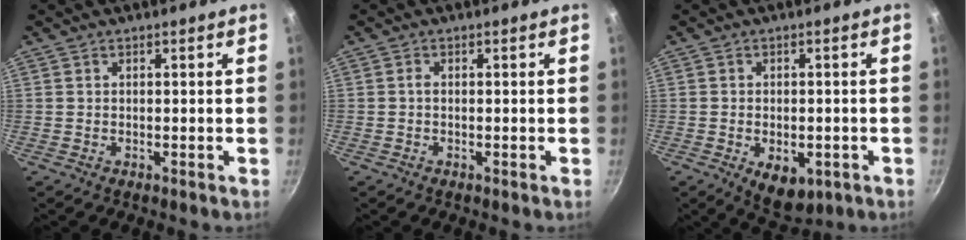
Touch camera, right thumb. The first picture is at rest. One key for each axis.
{"total": 0.8, "fx": 0.0, "fy": 0.5, "fz": 0.6, "tx": -0.011, "ty": 0.004, "tz": -0.002}
{"total": 7.7, "fx": -2.5, "fy": 4.6, "fz": 5.7, "tx": -0.057, "ty": 0.002, "tz": -0.021}